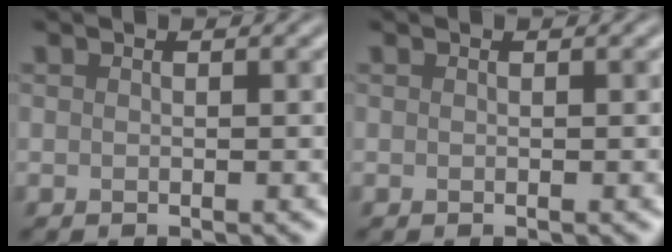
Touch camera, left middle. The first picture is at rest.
{"total": 0.0}